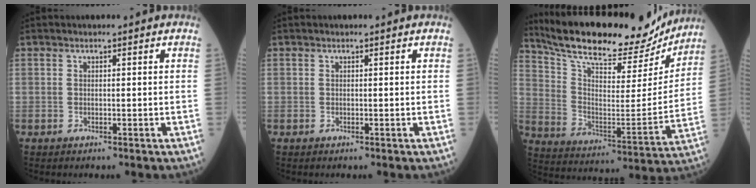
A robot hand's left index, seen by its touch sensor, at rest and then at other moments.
{"total": 0.0}
{"total": 24.7, "force": [22.3, 5.3, 9.3], "torque": [-0.165, -0.018, 0.332]}